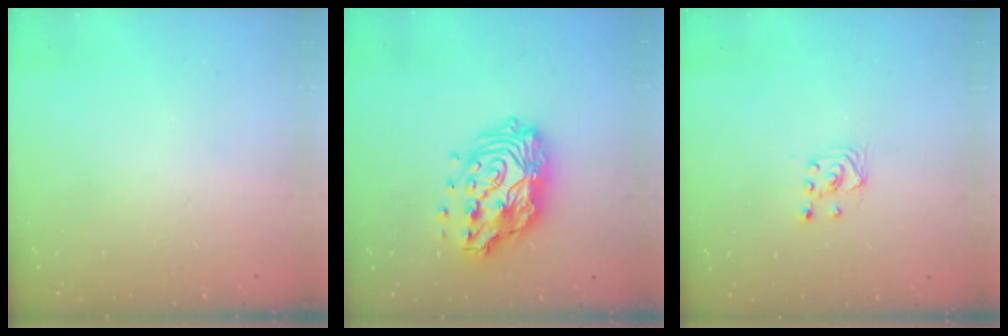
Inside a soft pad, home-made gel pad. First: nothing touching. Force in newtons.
{"total": 16.8, "press": 16.7, "slide": 1.6}
{"total": 3.0, "press": 2.8, "slide": 1.1}